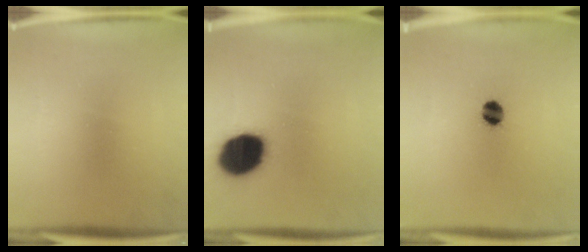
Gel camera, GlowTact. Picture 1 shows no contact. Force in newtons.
{"total": 17.9}
{"total": 5.0}